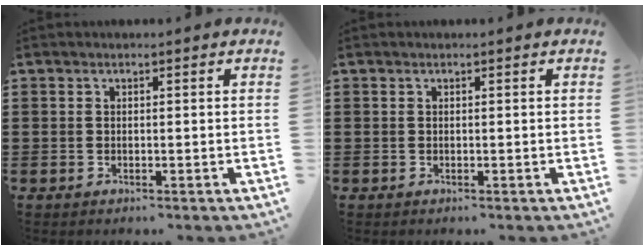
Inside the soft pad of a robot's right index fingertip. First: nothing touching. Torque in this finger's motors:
{"motor_torque": [-0.87, 1.27, 0.00, -0.01]}